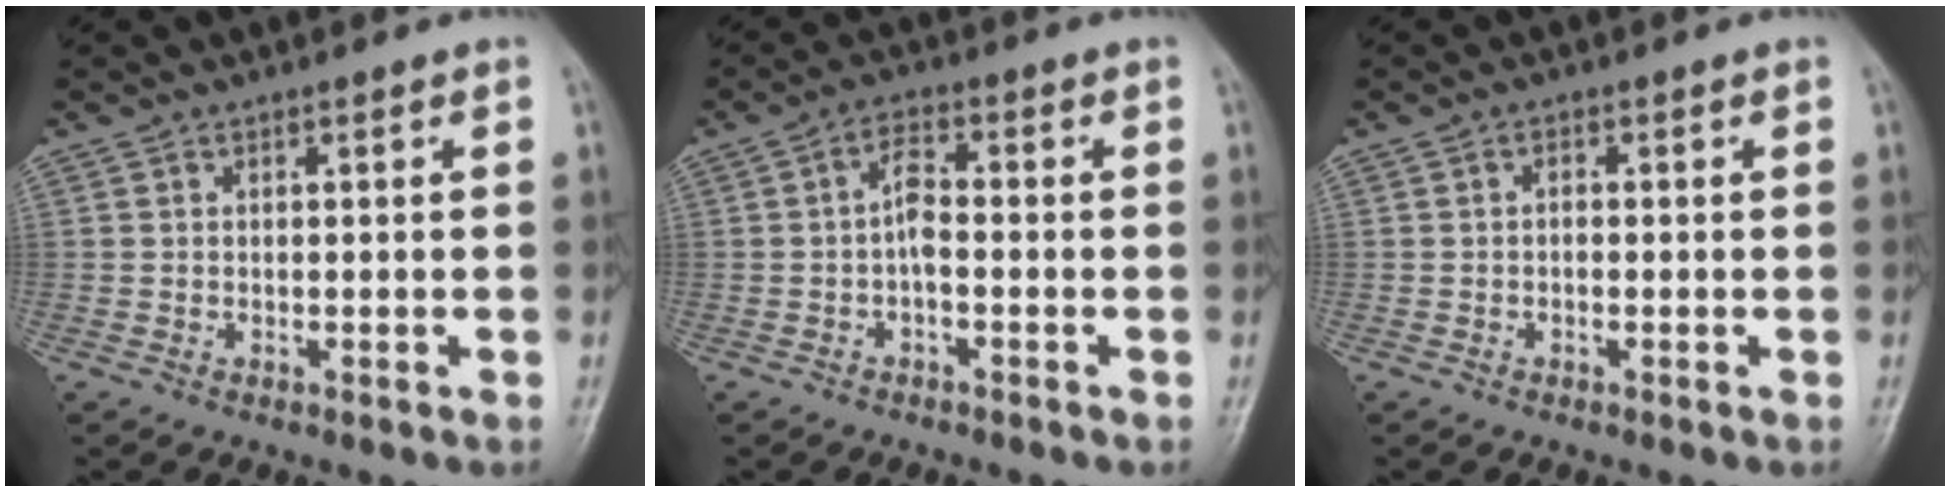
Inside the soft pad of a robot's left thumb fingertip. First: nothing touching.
{"total": 4.0, "force": [-0.8, 1.7, 3.6], "torque": [-0.063, 0.016, -0.022]}
{"total": 1.2, "force": [-0.2, 0.7, 0.9], "torque": [-0.012, 0.005, -0.004]}